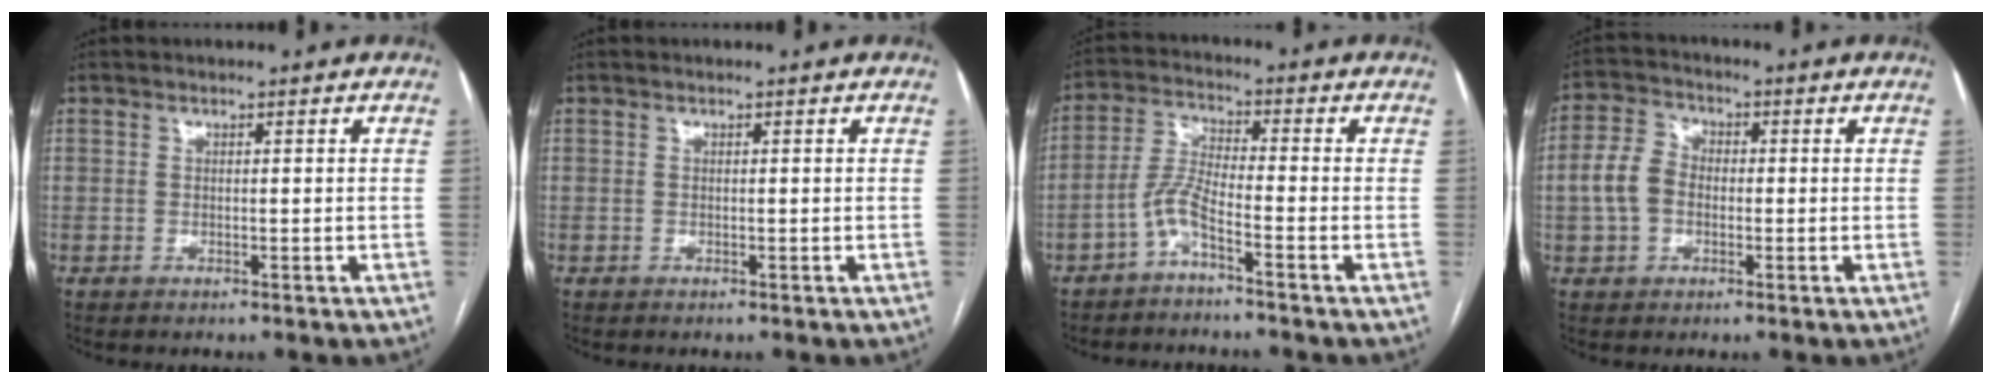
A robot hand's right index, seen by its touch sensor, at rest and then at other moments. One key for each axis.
{"total": 0.0}
{"total": 4.8, "fx": -3.2, "fy": 0.2, "fz": 3.6, "tx": -0.084, "ty": 0.008, "tz": -0.070}
{"total": 6.1, "fx": -0.7, "fy": 4.6, "fz": 4.0, "tx": -0.101, "ty": 0.025, "tz": -0.018}